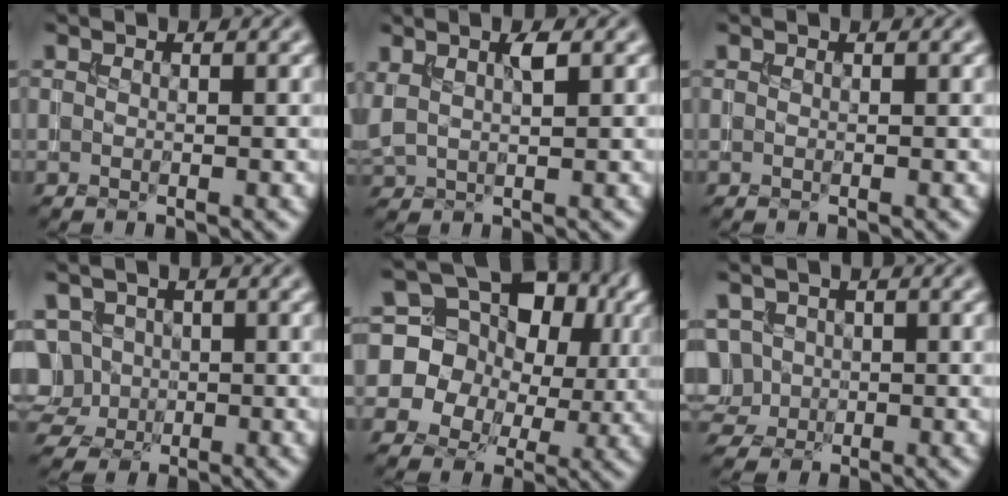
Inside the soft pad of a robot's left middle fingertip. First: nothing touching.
{"total": 2.1, "force": [1.0, 0.6, 1.7], "torque": [-0.036, 0.002, 0.024]}
{"total": 0.0}
{"total": 6.3, "force": [0.4, 5.6, 2.7], "torque": [-0.055, 0.029, -0.007]}
{"total": 15.7, "force": [4.8, 12.8, 7.7], "torque": [-0.152, 0.036, 0.074]}
{"total": 4.4, "force": [-0.1, 4.0, 1.8], "torque": [-0.043, 0.021, -0.004]}